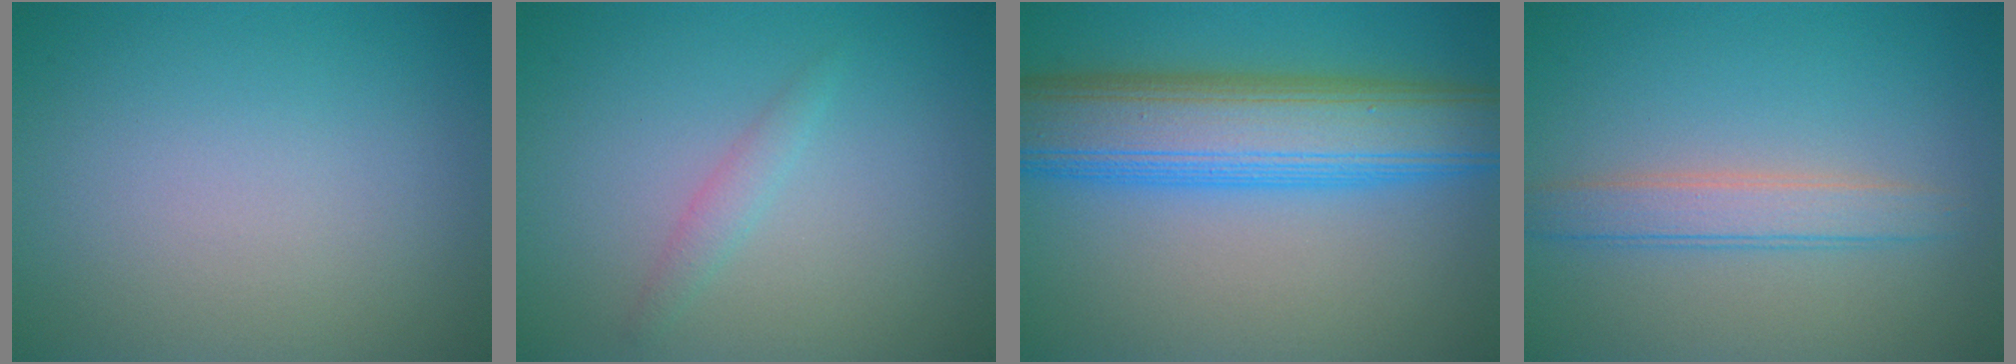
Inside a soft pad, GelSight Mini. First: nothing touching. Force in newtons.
{"total": 1.2, "press": 1.2, "slide": 0.0}
{"total": 10.0, "press": 10.0, "slide": 0.4}
{"total": 2.7, "press": 2.7, "slide": 0.0}